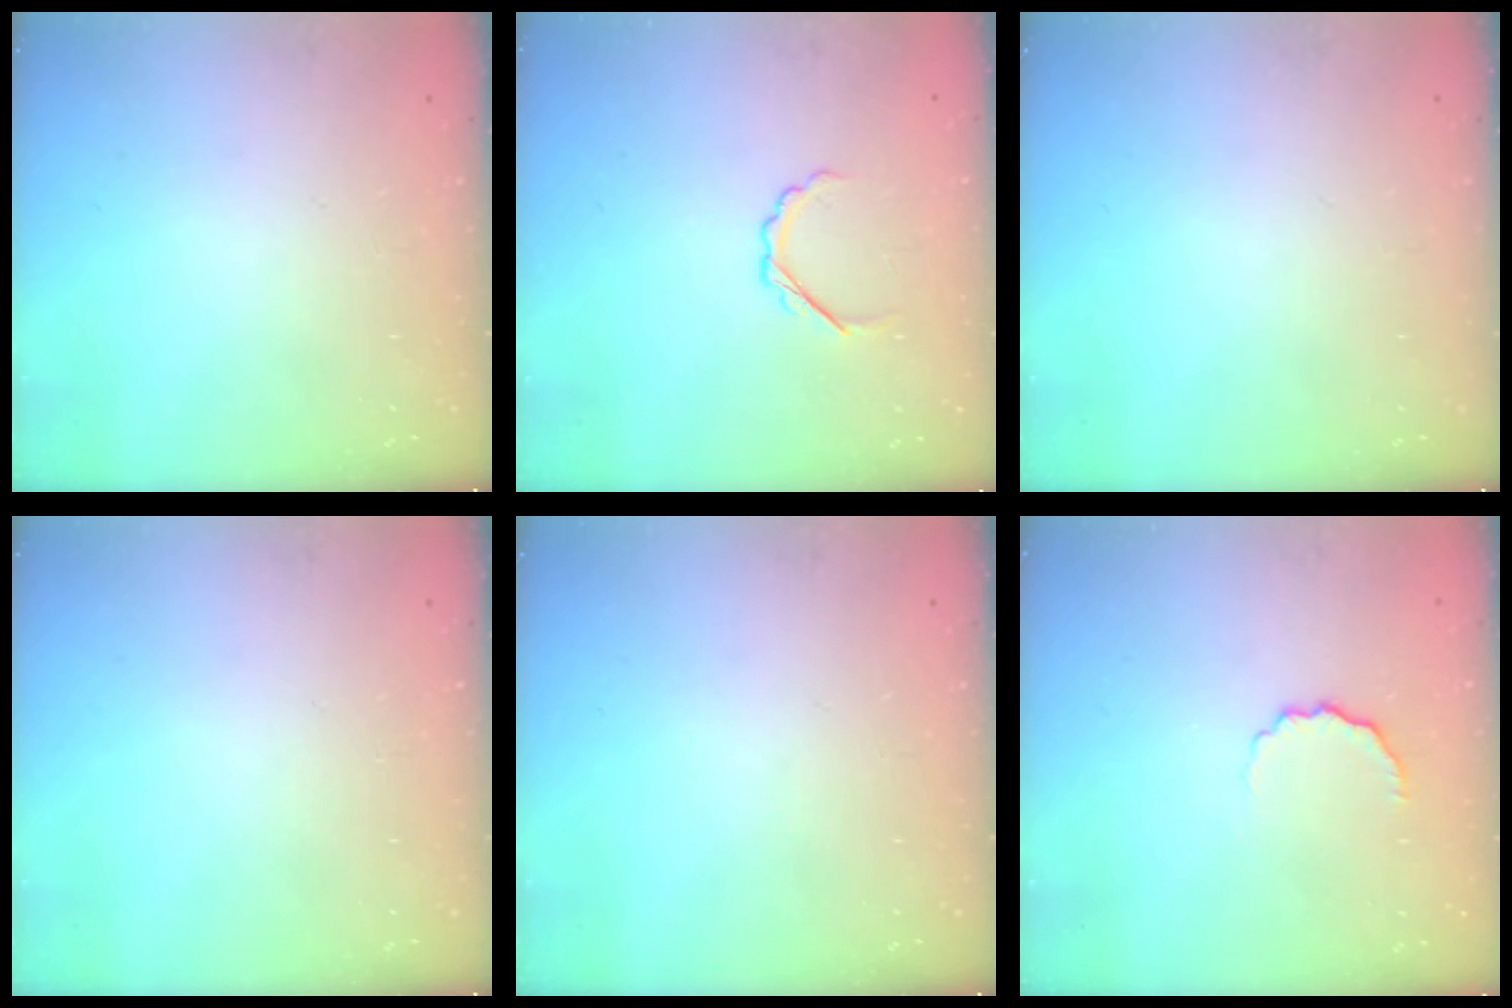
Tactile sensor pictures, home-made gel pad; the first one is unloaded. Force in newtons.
{"total": 3.1, "press": 2.9, "slide": 1.1}
{"total": 0.0}
{"total": 0.0}
{"total": 0.0}
{"total": 5.6, "press": 5.4, "slide": 1.5}